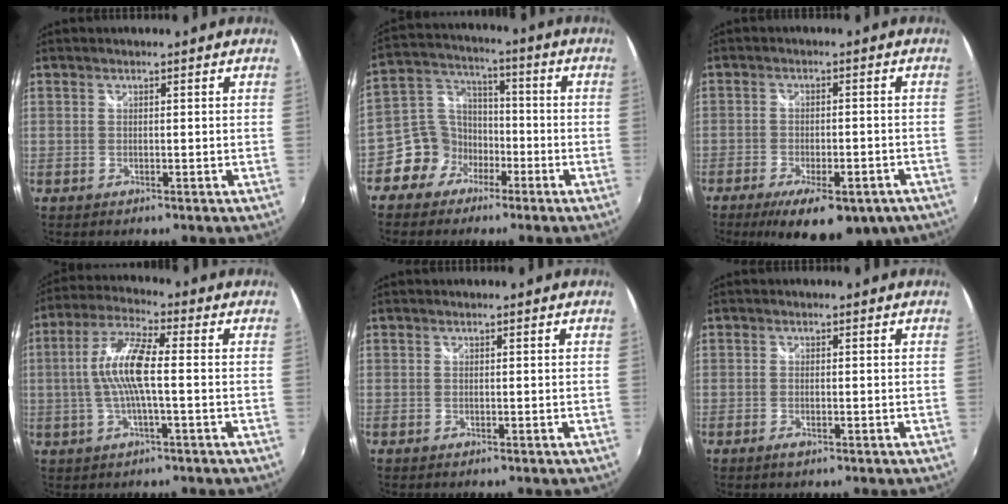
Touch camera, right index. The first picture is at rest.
{"total": 9.1, "force": [-5.0, 7.5, 1.7], "torque": [-0.048, 0.038, -0.090]}
{"total": 16.4, "force": [-11.2, 5.9, 10.4], "torque": [-0.186, -0.035, -0.150]}
{"total": 10.0, "force": [-0.5, 1.7, 9.8], "torque": [-0.200, 0.009, -0.011]}
{"total": 0.0}
{"total": 1.4, "force": [-0.7, 0.5, 1.2], "torque": [-0.022, -0.003, -0.011]}